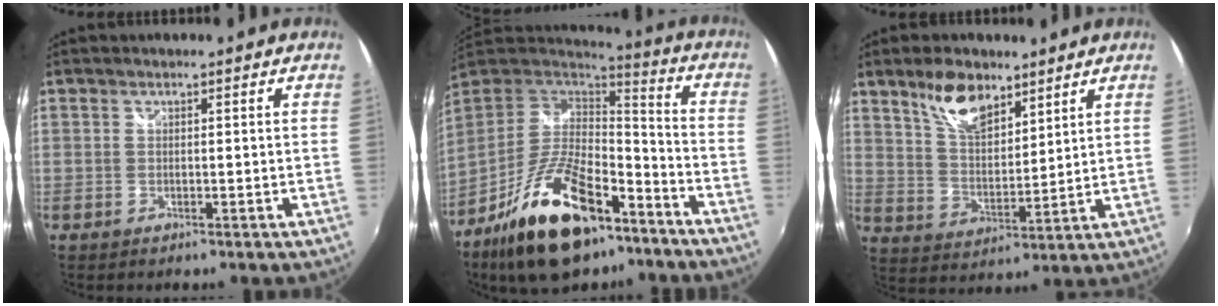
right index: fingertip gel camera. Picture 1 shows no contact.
{"total": 23.6, "force": [-14.2, 10.1, 15.9], "torque": [-0.304, -0.013, -0.228]}
{"total": 10.2, "force": [6.9, 4.7, 5.8], "torque": [-0.099, 0.009, 0.133]}